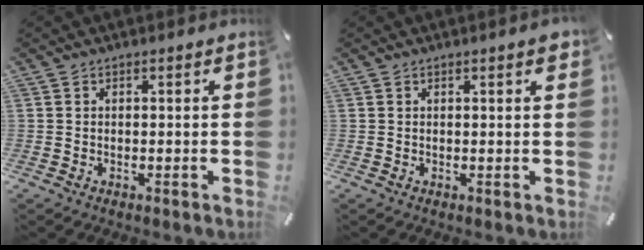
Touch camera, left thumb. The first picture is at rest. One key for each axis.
{"total": 1.5, "fx": 0.7, "fy": 0.2, "fz": 1.3, "tx": -0.026, "ty": 0.003, "tz": 0.011}